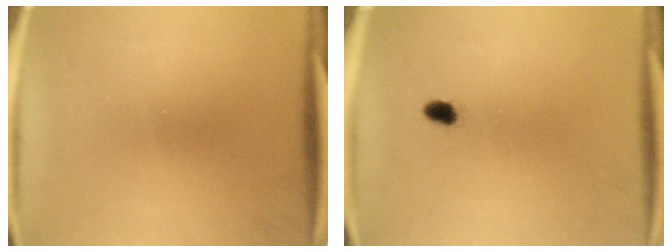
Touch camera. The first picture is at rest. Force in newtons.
{"total": 1.8}